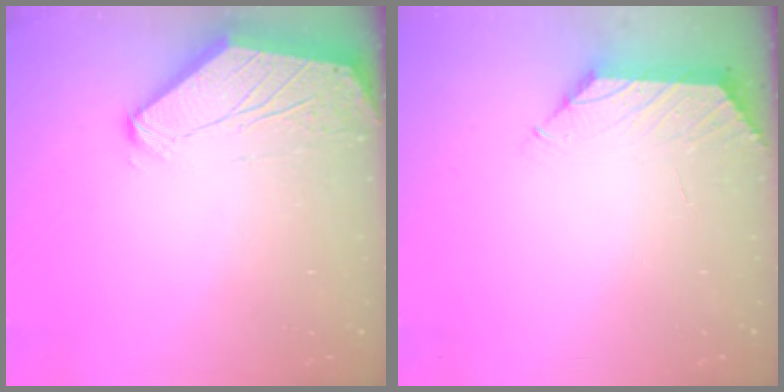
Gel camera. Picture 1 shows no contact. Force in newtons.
{"total": 1.0, "press": 0.8, "slide": 0.5}